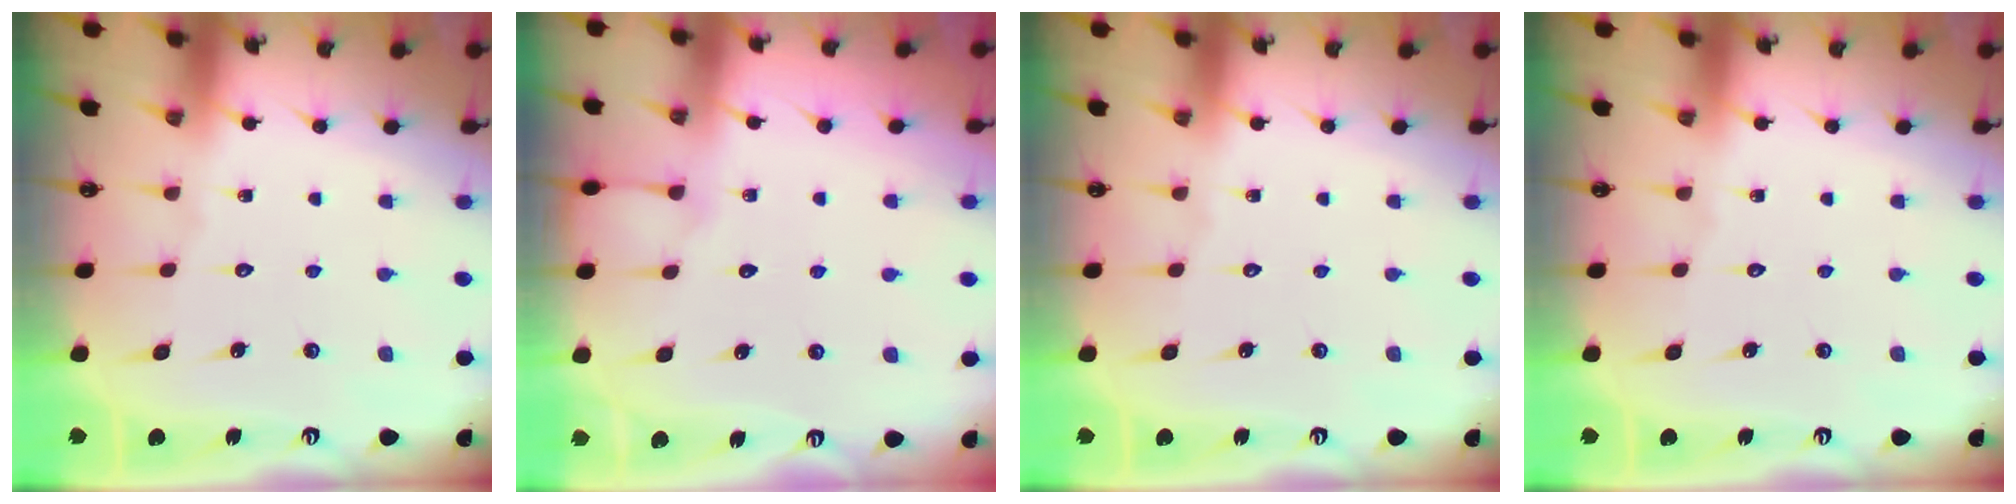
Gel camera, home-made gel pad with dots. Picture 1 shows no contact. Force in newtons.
{"total": 3.0, "press": 3.0, "slide": 0.4}
{"total": 0.0}
{"total": 0.0}